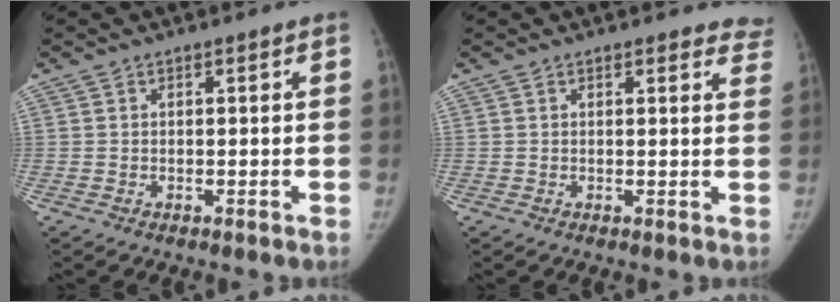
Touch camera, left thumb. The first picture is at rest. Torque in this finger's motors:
{"motor_torque": [-0.13, -0.05, 0.59, -0.24, 0.15]}